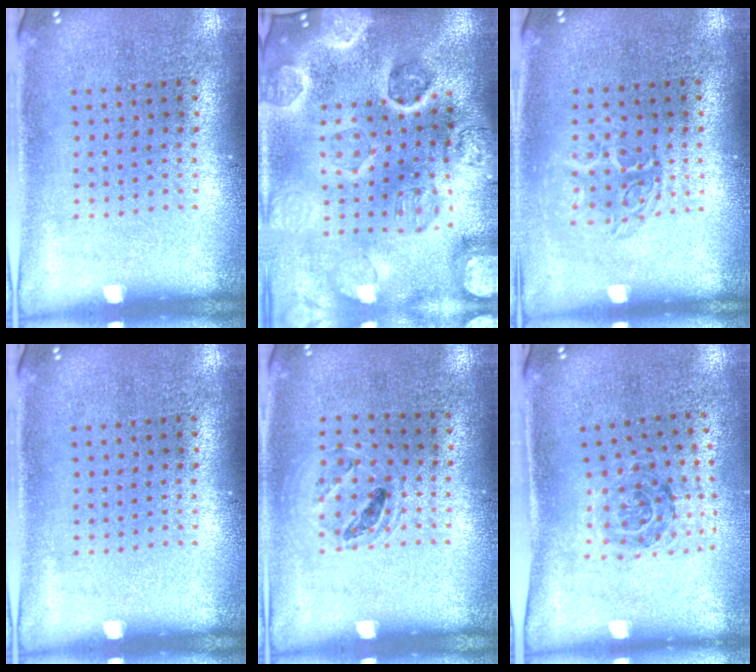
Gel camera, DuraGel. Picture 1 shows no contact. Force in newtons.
{"total": 4.9, "press": 4.2, "slide": 2.4}
{"total": 1.2, "press": 1.1, "slide": 0.4}
{"total": 0.0}
{"total": 1.0, "press": 1.0, "slide": 0.1}
{"total": 1.1, "press": 1.1, "slide": 0.4}